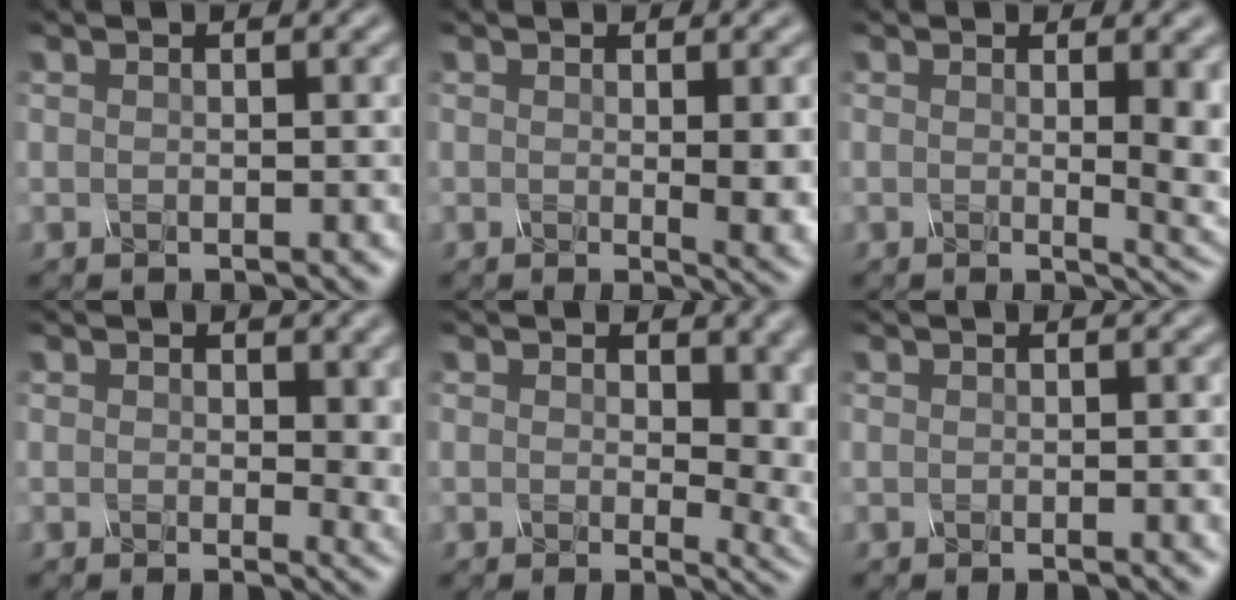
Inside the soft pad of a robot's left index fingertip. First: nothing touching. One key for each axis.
{"total": 4.1, "fx": 0.3, "fy": 1.0, "fz": 4.0, "tx": -0.047, "ty": -0.006, "tz": 0.007}
{"total": 5.3, "fx": 0.4, "fy": 1.7, "fz": 5.0, "tx": -0.046, "ty": -0.005, "tz": 0.010}
{"total": 3.5, "fx": 0.7, "fy": 1.8, "fz": 2.8, "tx": -0.027, "ty": -0.005, "tz": 0.009}
{"total": 6.8, "fx": 1.3, "fy": 4.2, "fz": 5.3, "tx": -0.055, "ty": -0.014, "tz": 0.022}
{"total": 1.2, "fx": -0.1, "fy": 0.3, "fz": 1.2, "tx": -0.012, "ty": 0.001, "tz": -0.002}